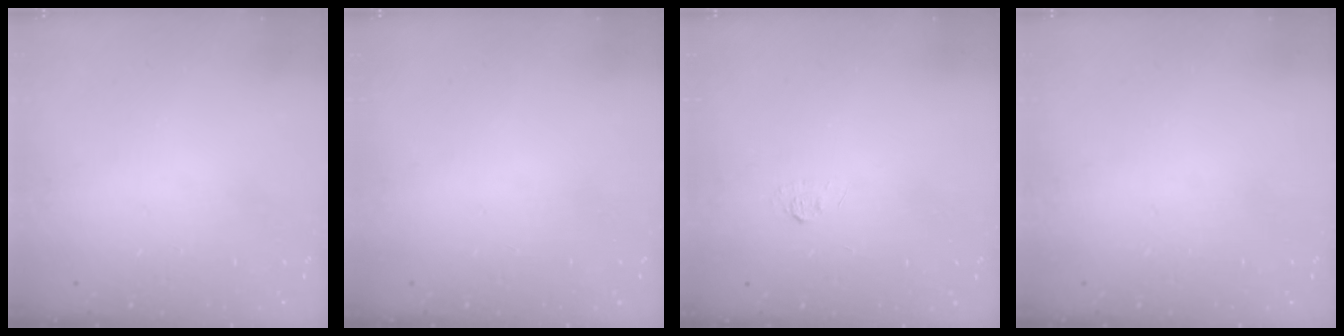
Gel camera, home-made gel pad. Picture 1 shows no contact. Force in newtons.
{"total": 0.0}
{"total": 4.1, "press": 4.1, "slide": 0.5}
{"total": 0.0}